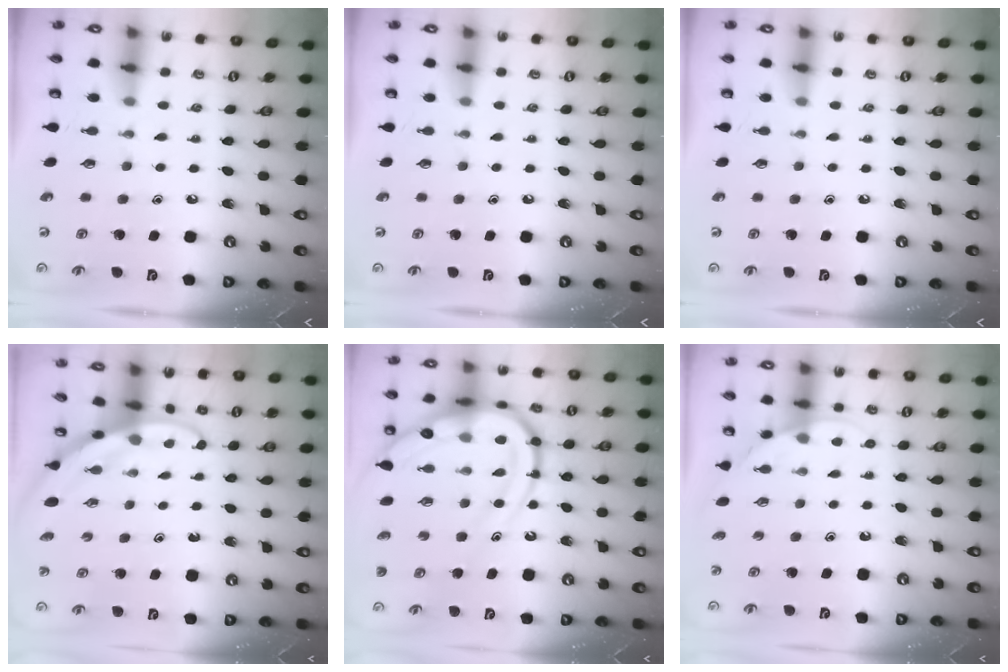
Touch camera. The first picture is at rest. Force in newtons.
{"total": 0.0}
{"total": 0.0}
{"total": 2.8, "press": 2.8, "slide": 0.0}
{"total": 19.1, "press": 19.0, "slide": 1.9}
{"total": 4.0, "press": 4.0, "slide": 0.3}